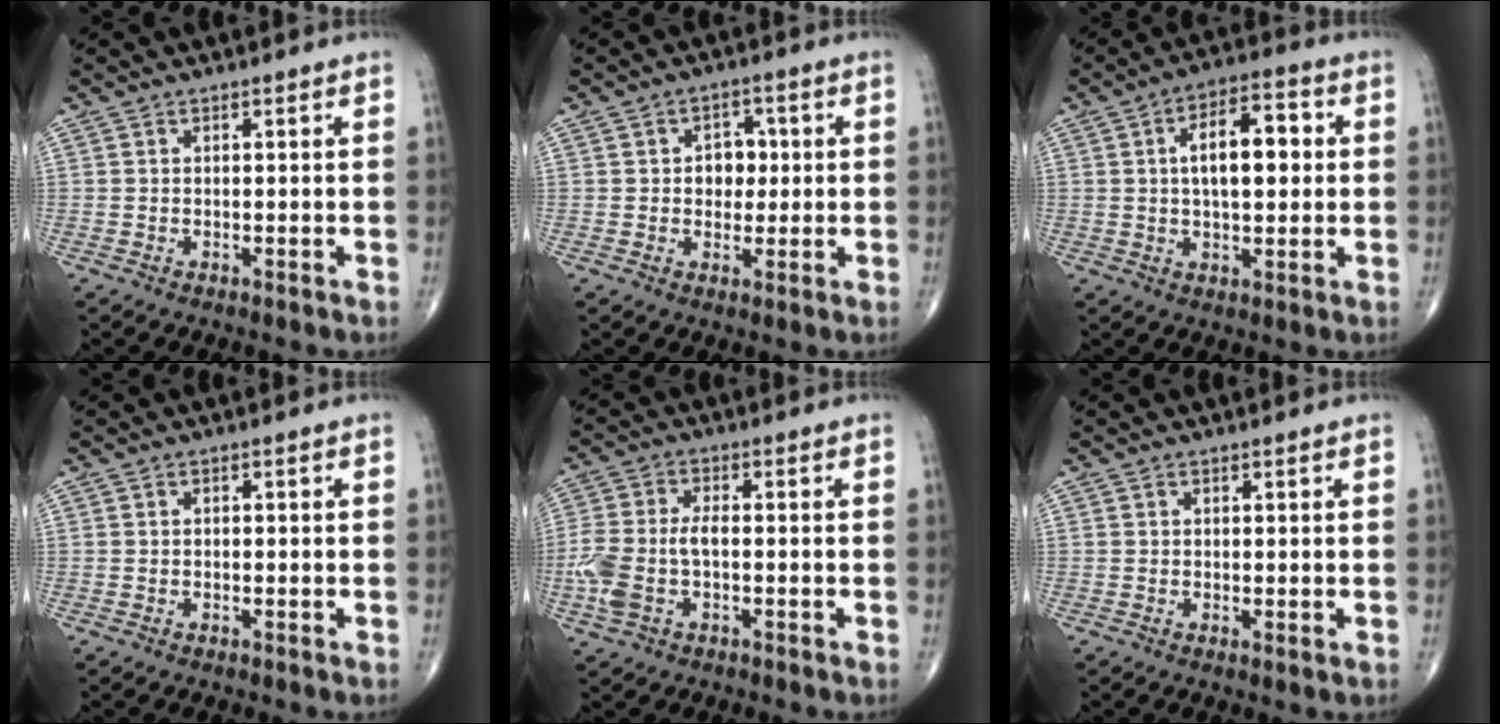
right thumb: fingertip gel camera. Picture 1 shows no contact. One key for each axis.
{"total": 3.8, "fx": 0.4, "fy": 3.0, "fz": 2.4, "tx": -0.009, "ty": 0.004, "tz": 0.002}
{"total": 11.5, "fx": 1.6, "fy": 5.5, "fz": 10.0, "tx": -0.140, "ty": 0.015, "tz": 0.021}
{"total": 0.0}
{"total": 8.8, "fx": -1.8, "fy": 4.8, "fz": 7.2, "tx": -0.181, "ty": 0.019, "tz": -0.036}
{"total": 0.6, "fx": 0.1, "fy": 0.2, "fz": 0.6, "tx": -0.011, "ty": -0.004, "tz": -0.001}